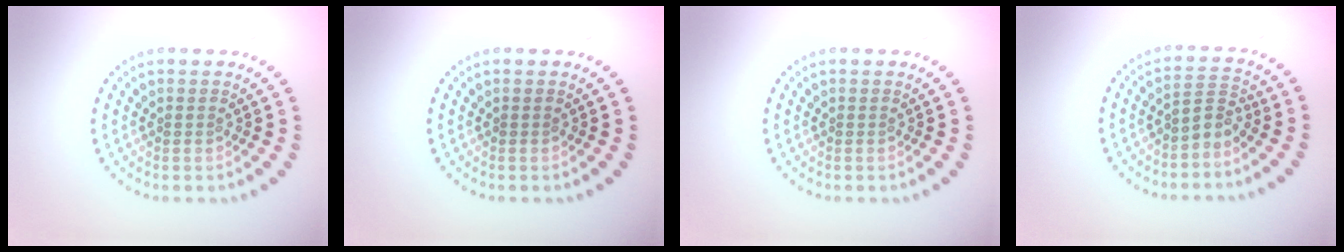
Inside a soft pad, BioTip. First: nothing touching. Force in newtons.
{"total": 0.0}
{"total": 0.0}
{"total": 2.3, "press": 1.6, "slide": 1.6}